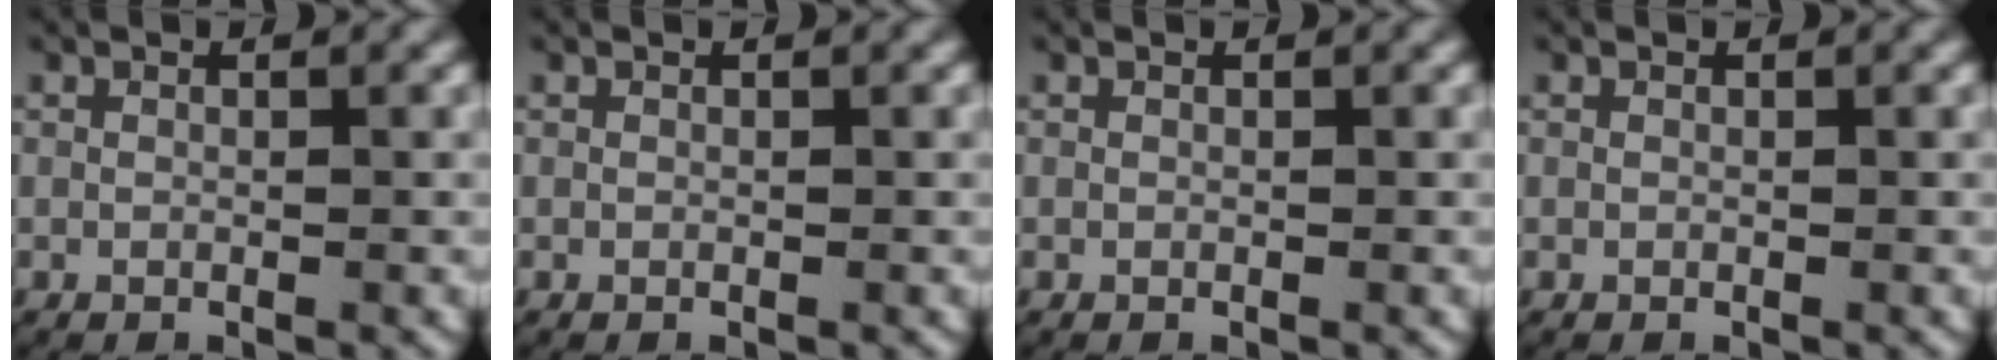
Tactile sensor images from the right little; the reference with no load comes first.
{"total": 0.0}
{"total": 0.0}
{"total": 0.0}